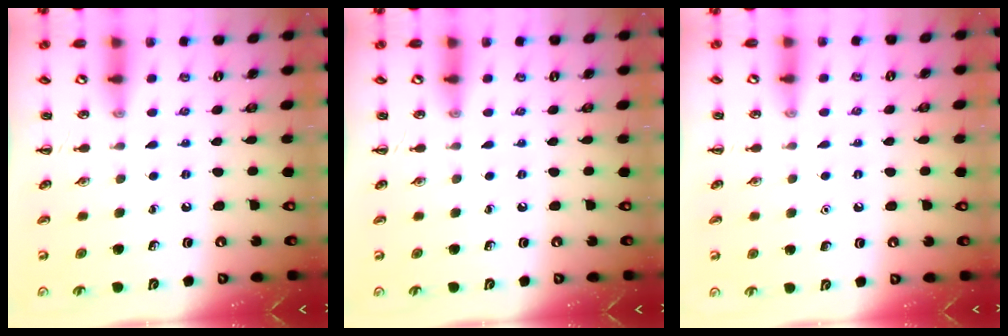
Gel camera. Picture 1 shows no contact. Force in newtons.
{"total": 0.0}
{"total": 1.5, "press": 1.5, "slide": 0.2}